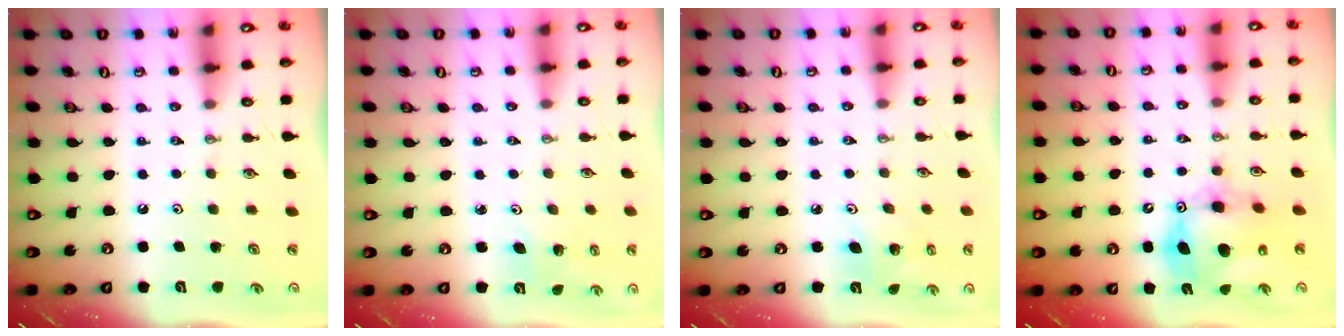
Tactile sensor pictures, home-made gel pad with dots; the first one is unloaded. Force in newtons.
{"total": 3.4, "press": 2.8, "slide": 2.1}
{"total": 4.1, "press": 4.1, "slide": 0.2}
{"total": 13.4, "press": 13.3, "slide": 1.2}